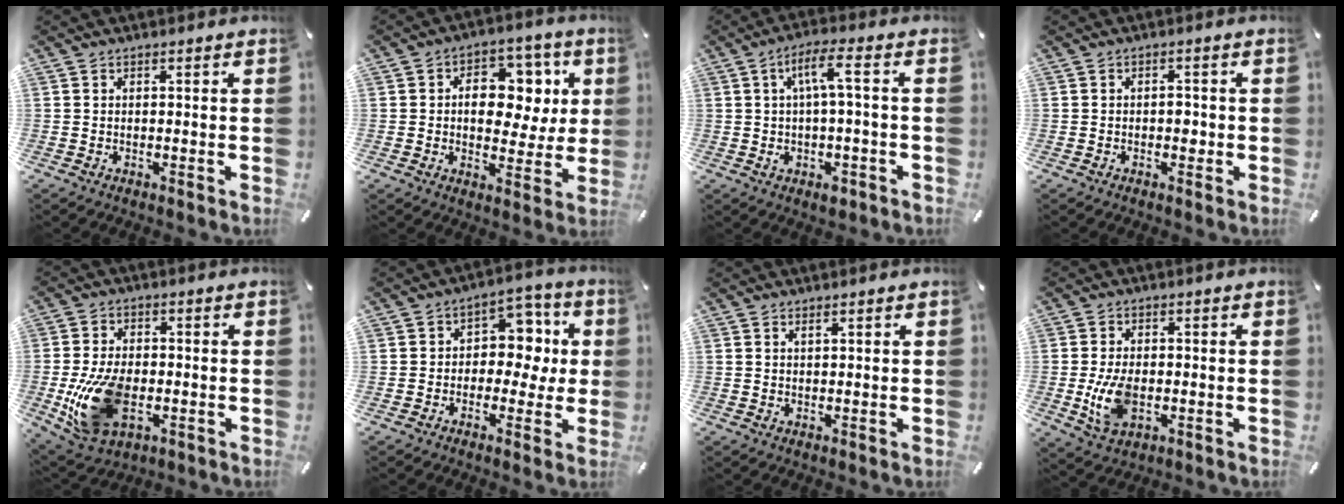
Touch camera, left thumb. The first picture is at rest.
{"total": 11.5, "force": [1.6, 8.5, 7.5], "torque": [-0.088, -0.007, 0.026]}
{"total": 7.8, "force": [0.3, 2.6, 7.4], "torque": [-0.146, 0.005, 0.003]}
{"total": 2.2, "force": [-0.3, 1.4, 1.7], "torque": [-0.023, -0.001, -0.009]}
{"total": 15.2, "force": [-3.2, 9.8, 11.2], "torque": [-0.238, -0.003, -0.054]}
{"total": 9.2, "force": [0.1, 7.5, 5.4], "torque": [-0.061, -0.003, -0.001]}
{"total": 1.0, "force": [0.6, 0.2, 0.8], "torque": [-0.015, -0.002, 0.011]}
{"total": 8.2, "force": [-1.3, 5.3, 6.2], "torque": [-0.134, -0.003, -0.025]}